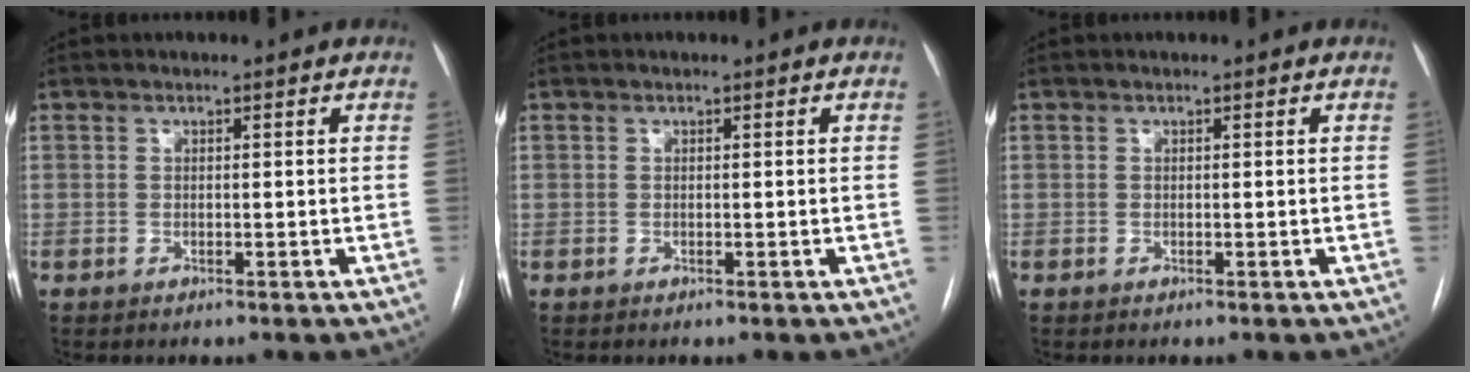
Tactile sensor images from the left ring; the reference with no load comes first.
{"total": 0.0}
{"total": 0.0}